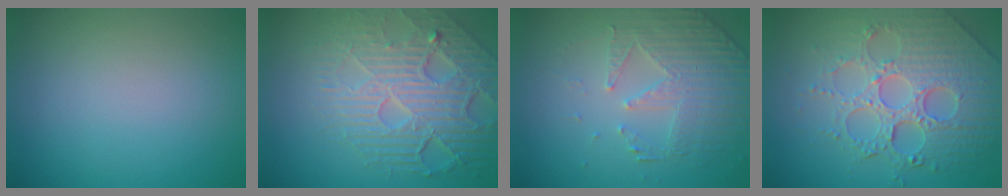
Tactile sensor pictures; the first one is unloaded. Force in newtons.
{"total": 8.2, "press": 5.6, "slide": 6.0}
{"total": 4.8, "press": 3.6, "slide": 3.2}
{"total": 8.2, "press": 6.0, "slide": 5.5}